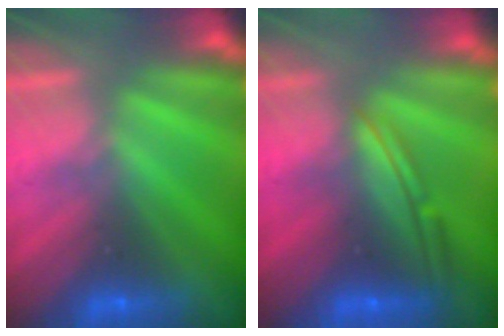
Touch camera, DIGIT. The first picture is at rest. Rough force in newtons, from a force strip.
{"total": 5.5}